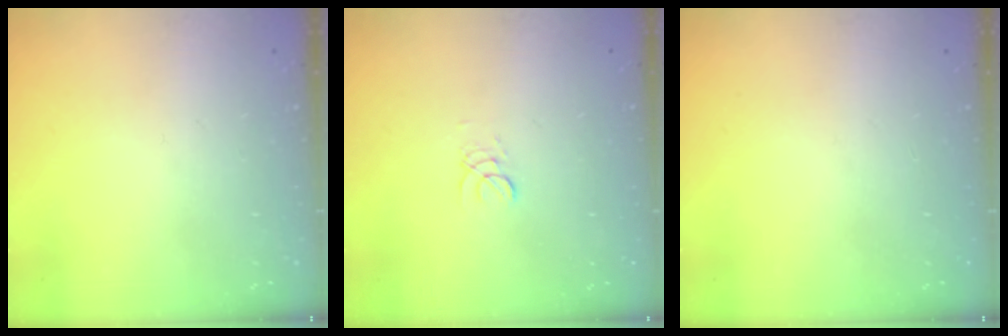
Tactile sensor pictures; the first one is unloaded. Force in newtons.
{"total": 2.0, "press": 2.0, "slide": 0.2}
{"total": 0.0}